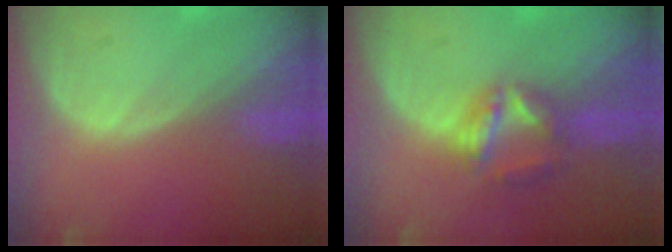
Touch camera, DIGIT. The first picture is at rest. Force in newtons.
{"total": 5.7, "press": 5.4, "slide": 1.9}